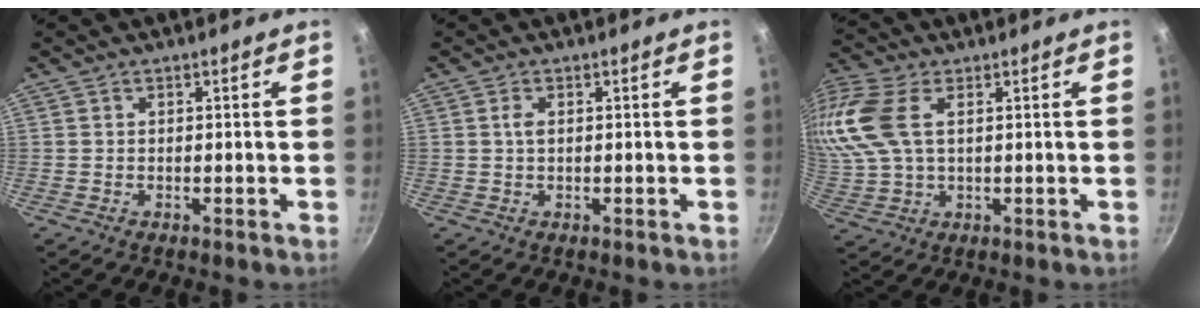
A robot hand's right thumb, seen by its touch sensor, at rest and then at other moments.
{"total": 1.4, "force": [0.3, 0.7, 1.2], "torque": [-0.023, 0.003, 0.004]}
{"total": 12.0, "force": [3.3, 7.0, 9.2], "torque": [-0.202, 0.015, 0.062]}